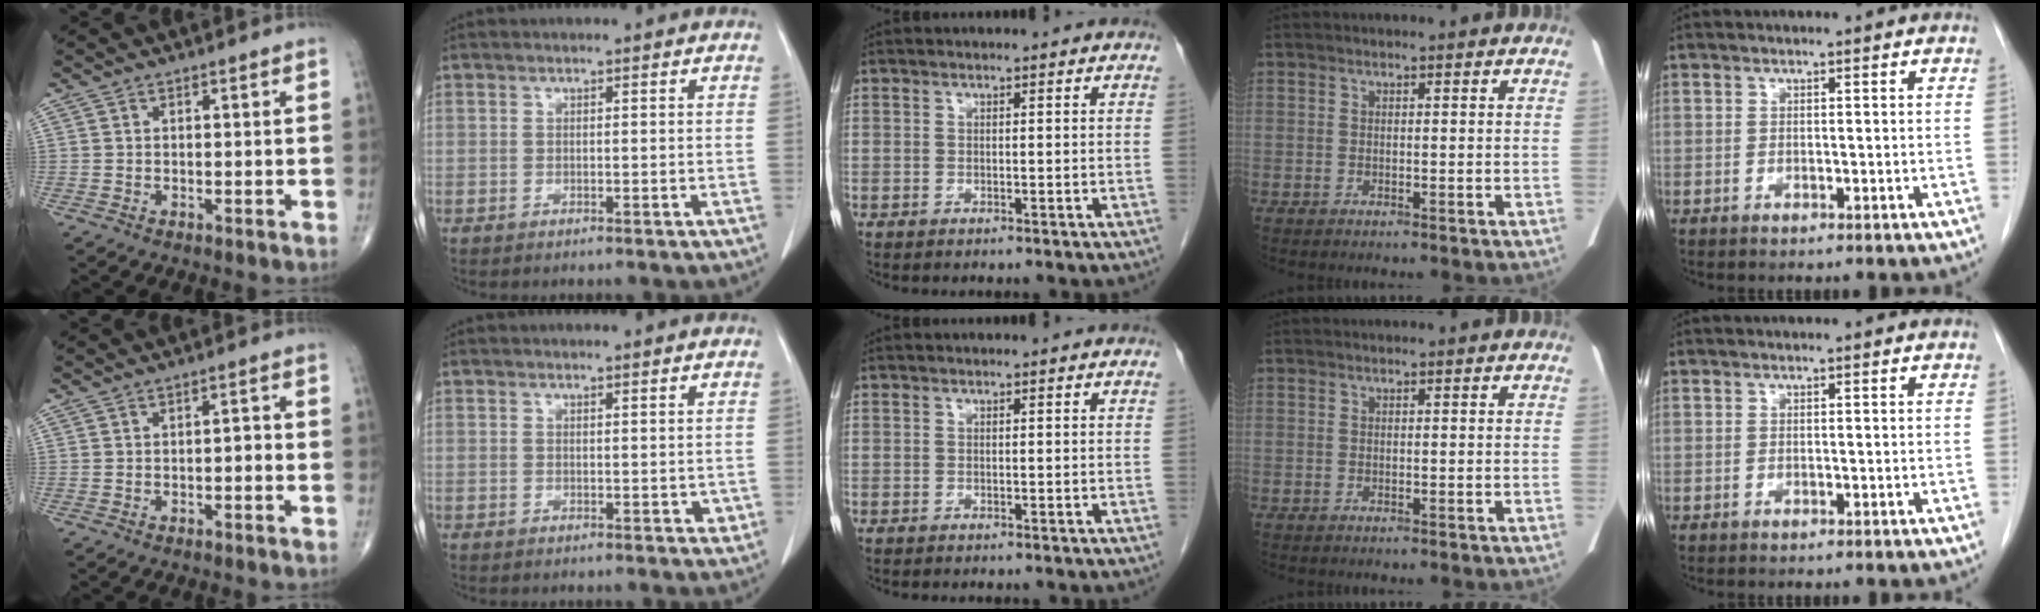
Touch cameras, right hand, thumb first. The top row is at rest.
{"thumb": {"total": 1.5, "force": [-0.5, 0.5, 1.3], "torque": [-0.013, 0.013, -0.010]}, "index": {"total": 1.3, "force": [0.8, 0.5, 0.8], "torque": [-0.012, -0.005, 0.013]}}